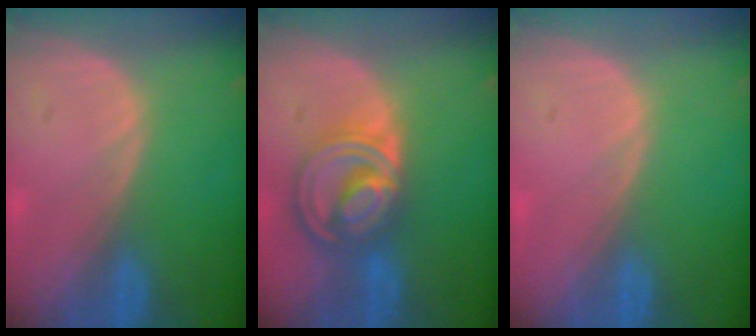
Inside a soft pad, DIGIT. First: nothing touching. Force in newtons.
{"total": 8.7, "press": 7.4, "slide": 4.6}
{"total": 0.0}